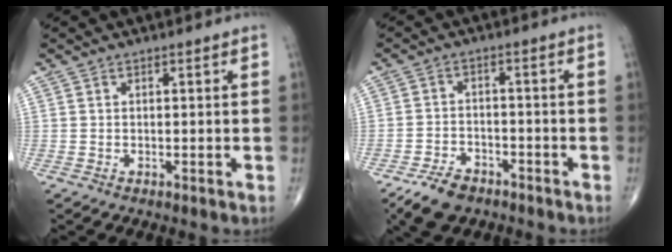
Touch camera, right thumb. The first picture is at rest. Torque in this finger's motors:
{"motor_torque": [2.58, 2.43, 0.03, -0.54, 0.06]}